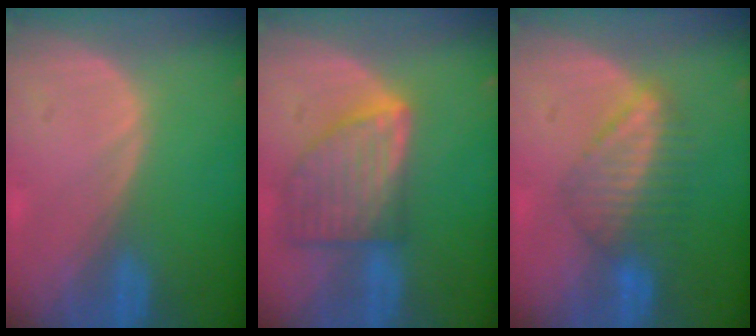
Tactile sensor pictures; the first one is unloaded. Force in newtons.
{"total": 8.2, "press": 7.4, "slide": 3.4}
{"total": 6.3, "press": 6.1, "slide": 1.4}